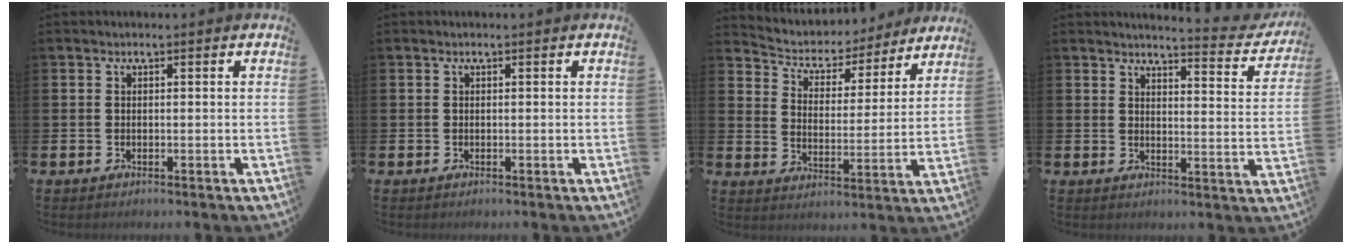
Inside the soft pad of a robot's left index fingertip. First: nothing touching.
{"total": 0.0}
{"total": 5.1, "force": [4.7, 1.8, 0.4], "torque": [-0.039, -0.040, 0.076]}
{"total": 3.7, "force": [3.6, 0.0, 0.6], "torque": [-0.012, -0.035, 0.055]}